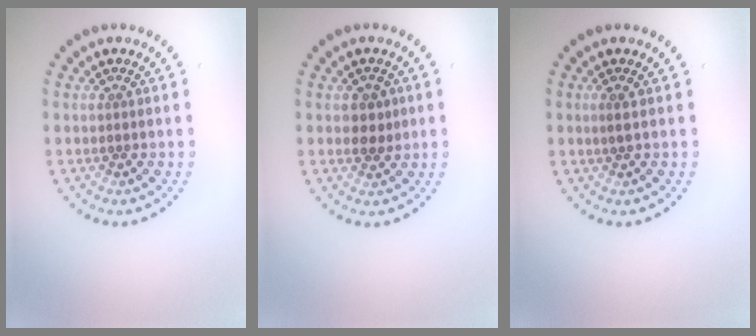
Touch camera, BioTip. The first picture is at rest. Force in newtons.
{"total": 1.3, "press": 1.2, "slide": 0.6}
{"total": 0.8, "press": 0.7, "slide": 0.4}